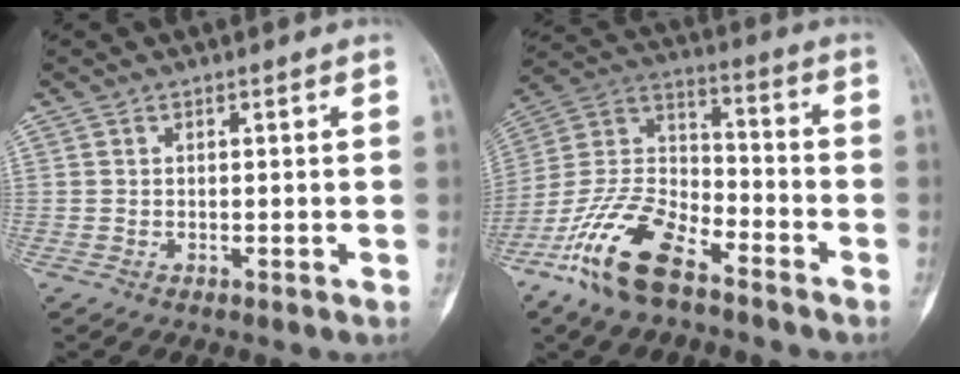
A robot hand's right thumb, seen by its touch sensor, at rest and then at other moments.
{"total": 16.9, "force": [-10.9, 7.3, 10.7], "torque": [-0.210, 0.062, -0.213]}